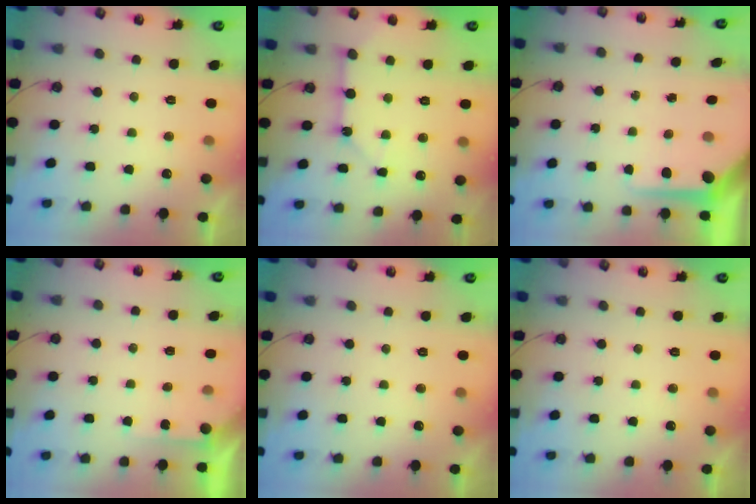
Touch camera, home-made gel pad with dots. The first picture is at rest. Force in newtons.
{"total": 7.0, "press": 7.0, "slide": 0.7}
{"total": 8.1, "press": 8.1, "slide": 0.9}
{"total": 2.8, "press": 2.8, "slide": 0.2}
{"total": 0.0}
{"total": 0.0}